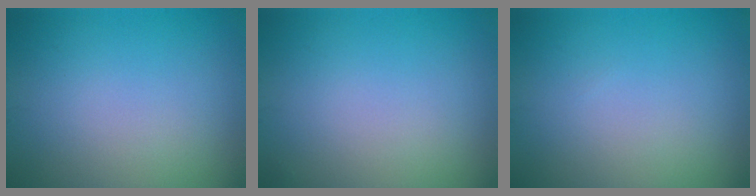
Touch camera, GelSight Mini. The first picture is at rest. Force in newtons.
{"total": 0.0}
{"total": 0.0}